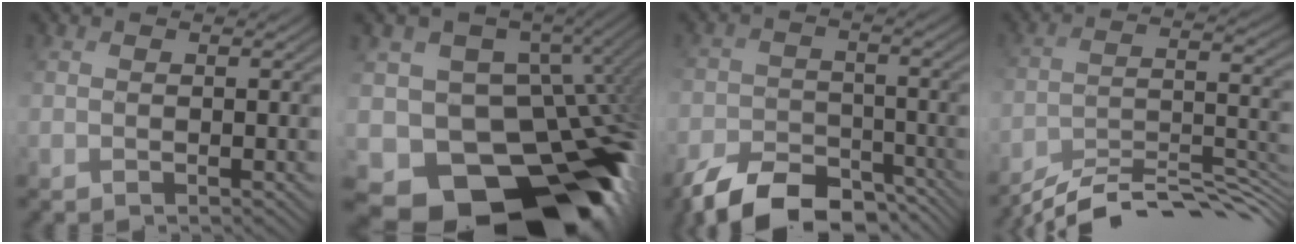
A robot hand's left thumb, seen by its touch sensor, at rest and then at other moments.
{"total": 21.3, "force": [-12.3, 14.2, 10.1], "torque": [-0.133, -0.028, -0.175]}
{"total": 9.1, "force": [-7.9, 3.5, 2.9], "torque": [-0.038, -0.020, -0.138]}
{"total": 12.0, "force": [-10.7, 1.8, 5.0], "torque": [-0.074, 0.009, -0.181]}